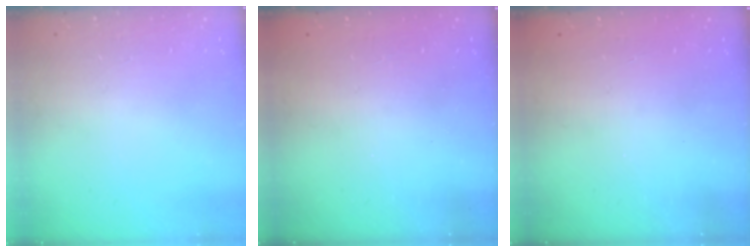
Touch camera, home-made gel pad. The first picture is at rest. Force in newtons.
{"total": 2.4, "press": 2.2, "slide": 0.8}
{"total": 2.3, "press": 2.2, "slide": 0.8}